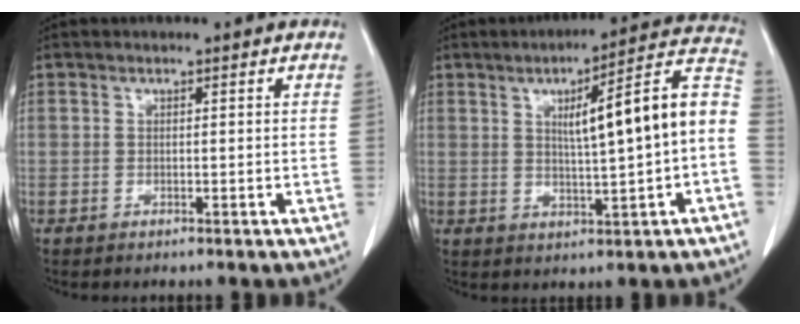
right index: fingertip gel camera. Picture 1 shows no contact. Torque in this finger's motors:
{"motor_torque": [0.54, 0.08, 0.42, 0.14]}